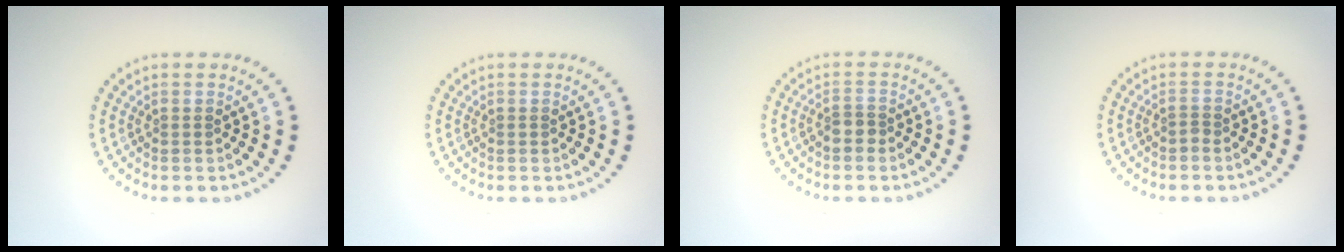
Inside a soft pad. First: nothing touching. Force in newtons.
{"total": 0.0}
{"total": 1.5, "press": 1.2, "slide": 0.9}
{"total": 0.5, "press": 0.2, "slide": 0.5}